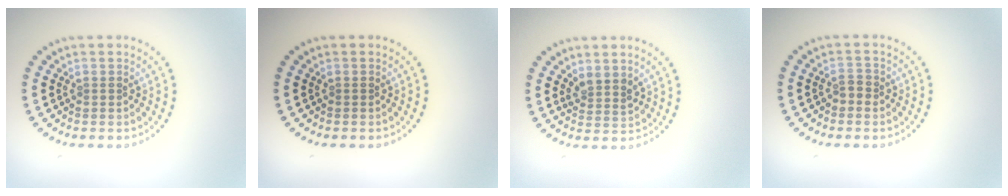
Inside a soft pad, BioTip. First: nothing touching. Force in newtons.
{"total": 0.0}
{"total": 1.9, "press": 1.6, "slide": 1.1}
{"total": 1.2, "press": 1.1, "slide": 0.5}